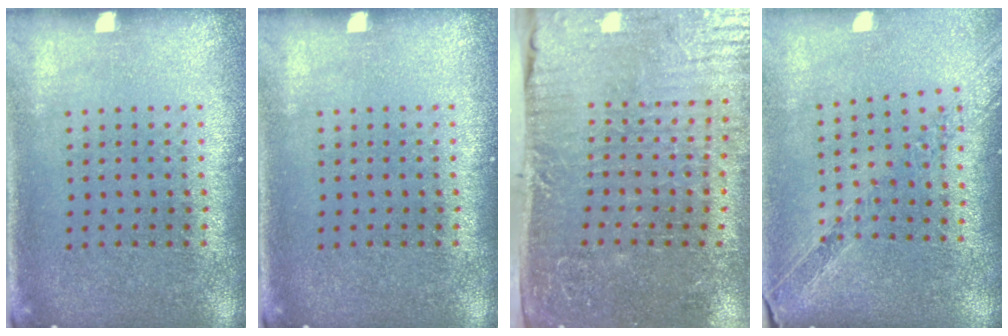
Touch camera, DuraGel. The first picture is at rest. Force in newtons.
{"total": 0.0}
{"total": 4.6, "press": 4.3, "slide": 1.6}
{"total": 1.1, "press": 1.1, "slide": 0.1}